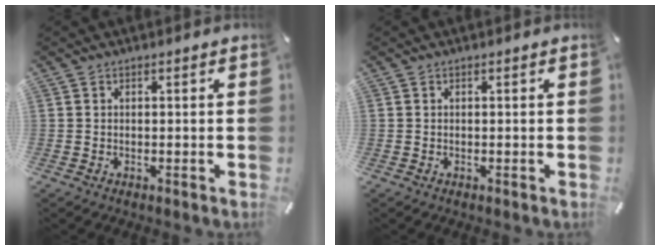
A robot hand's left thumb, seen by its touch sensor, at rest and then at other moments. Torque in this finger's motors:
{"motor_torque": [0.00, 0.00, -0.02, 0.02, 0.00]}